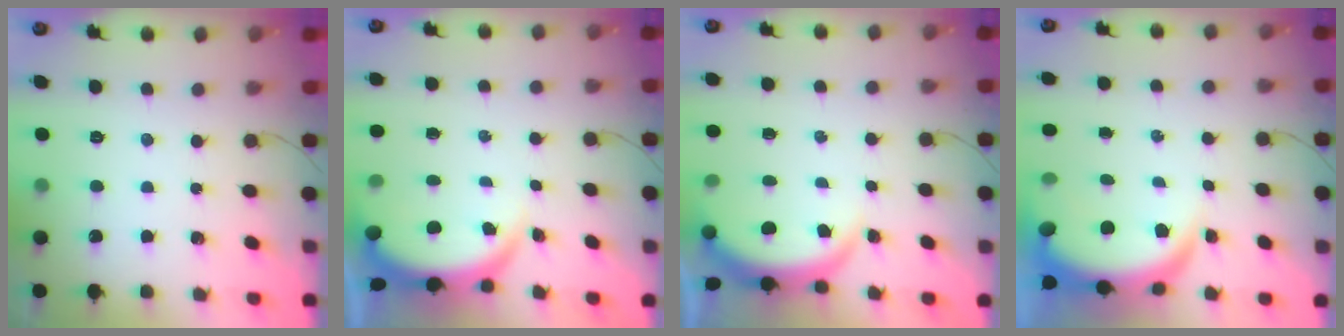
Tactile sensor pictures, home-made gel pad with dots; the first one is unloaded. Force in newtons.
{"total": 3.8, "press": 3.8, "slide": 0.2}
{"total": 3.8, "press": 3.8, "slide": 0.3}
{"total": 6.4, "press": 6.4, "slide": 0.8}